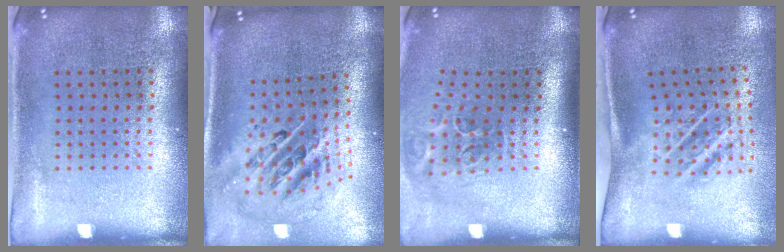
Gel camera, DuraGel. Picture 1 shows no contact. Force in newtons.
{"total": 2.8, "press": 1.9, "slide": 2.1}
{"total": 1.9, "press": 1.1, "slide": 1.5}
{"total": 1.8, "press": 1.1, "slide": 1.4}